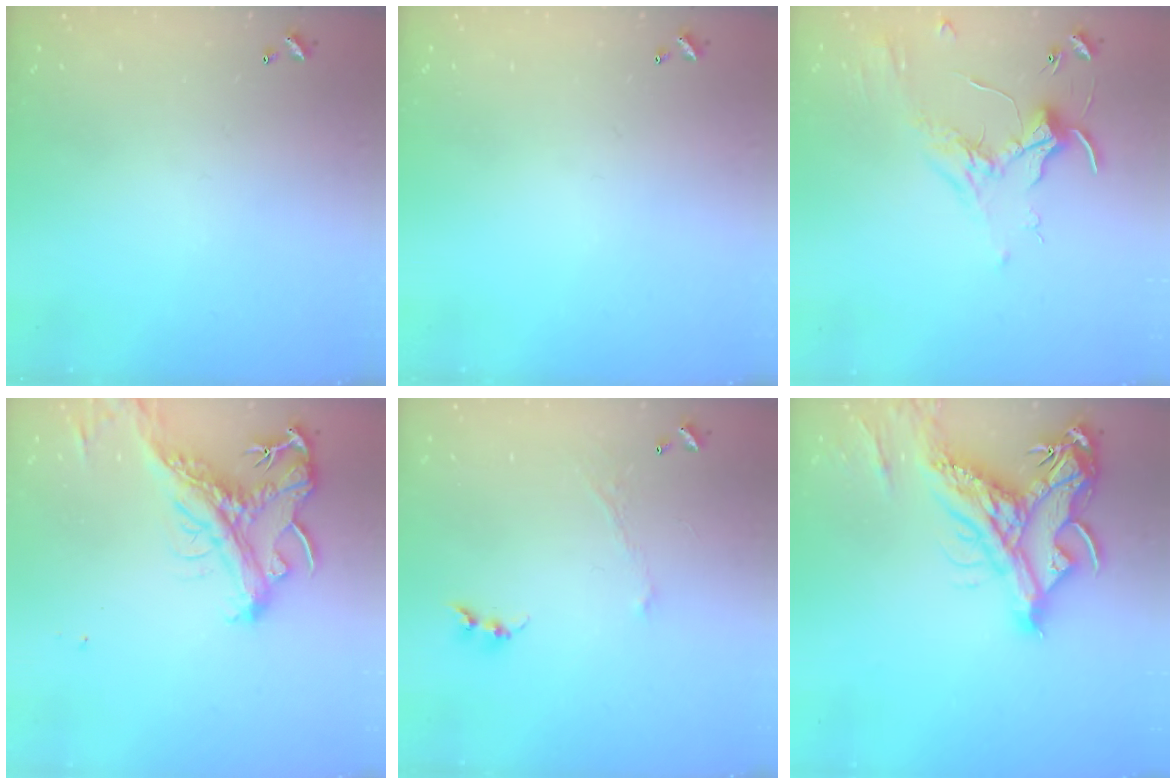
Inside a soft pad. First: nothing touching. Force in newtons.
{"total": 0.0}
{"total": 1.7, "press": 1.6, "slide": 0.5}
{"total": 2.6, "press": 2.2, "slide": 1.4}
{"total": 1.0, "press": 0.9, "slide": 0.4}
{"total": 15.2, "press": 15.0, "slide": 2.6}